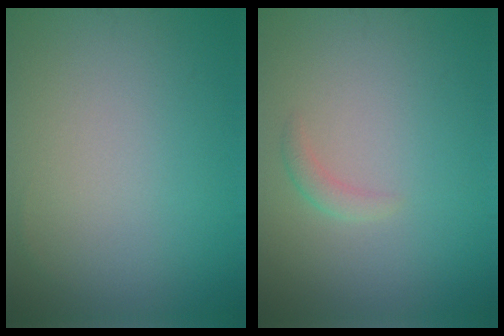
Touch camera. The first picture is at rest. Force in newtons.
{"total": 1.1, "press": 1.1, "slide": 0.1}